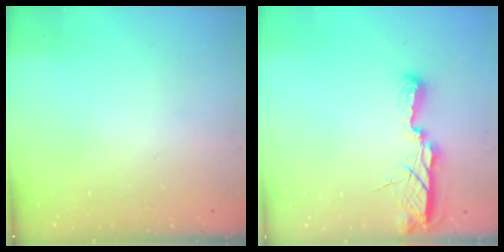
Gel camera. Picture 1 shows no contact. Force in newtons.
{"total": 9.3, "press": 8.3, "slide": 4.1}